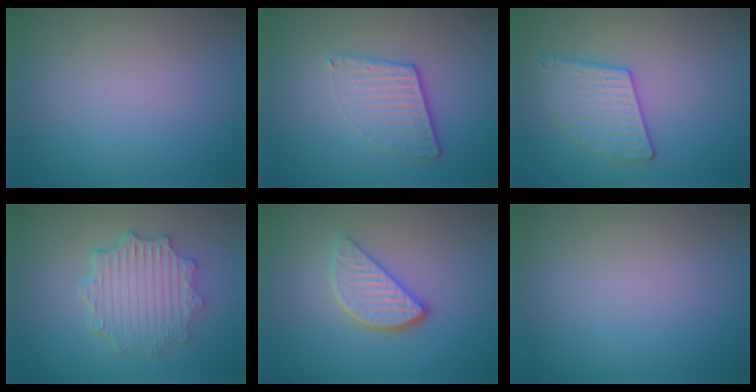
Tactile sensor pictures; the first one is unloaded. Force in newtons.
{"total": 4.1, "press": 2.7, "slide": 3.1}
{"total": 3.0, "press": 2.9, "slide": 0.4}
{"total": 5.1, "press": 4.1, "slide": 2.9}
{"total": 3.9, "press": 3.0, "slide": 2.4}
{"total": 0.0}